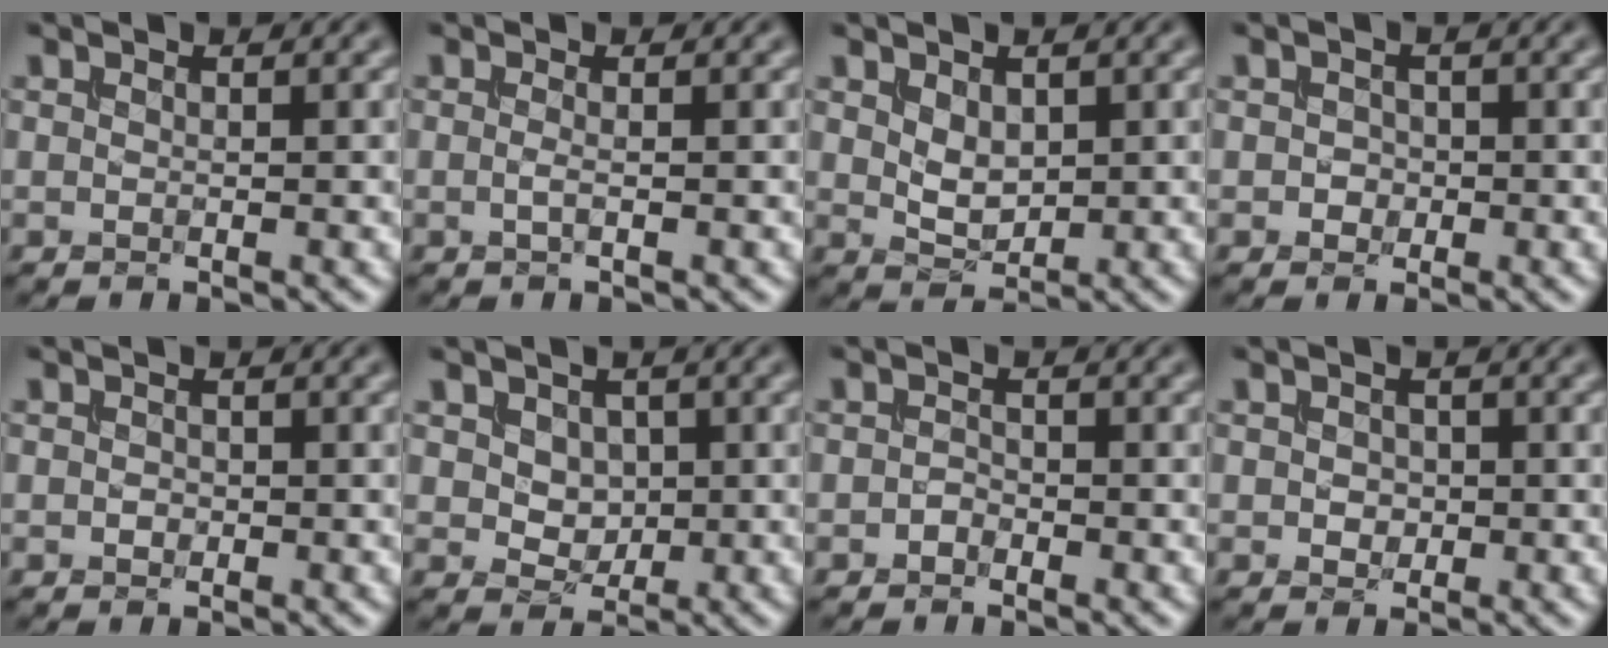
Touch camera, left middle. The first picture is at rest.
{"total": 0.6, "force": [-0.3, 0.0, 0.6], "torque": [-0.019, -0.001, -0.006]}
{"total": 2.1, "force": [0.5, 1.4, 1.5], "torque": [-0.030, -0.004, 0.013]}
{"total": 1.0, "force": [-0.2, 1.0, 0.3], "torque": [-0.004, -0.001, -0.006]}
{"total": 0.5, "force": [-0.2, 0.5, 0.3], "torque": [-0.006, -0.001, -0.005]}
{"total": 2.3, "force": [0.6, 1.8, 1.3], "torque": [-0.033, -0.006, 0.012]}
{"total": 0.8, "force": [-0.6, 0.5, 0.2], "torque": [-0.006, 0.000, -0.012]}
{"total": 1.2, "force": [-0.1, 1.0, 0.7], "torque": [-0.015, -0.001, -0.004]}